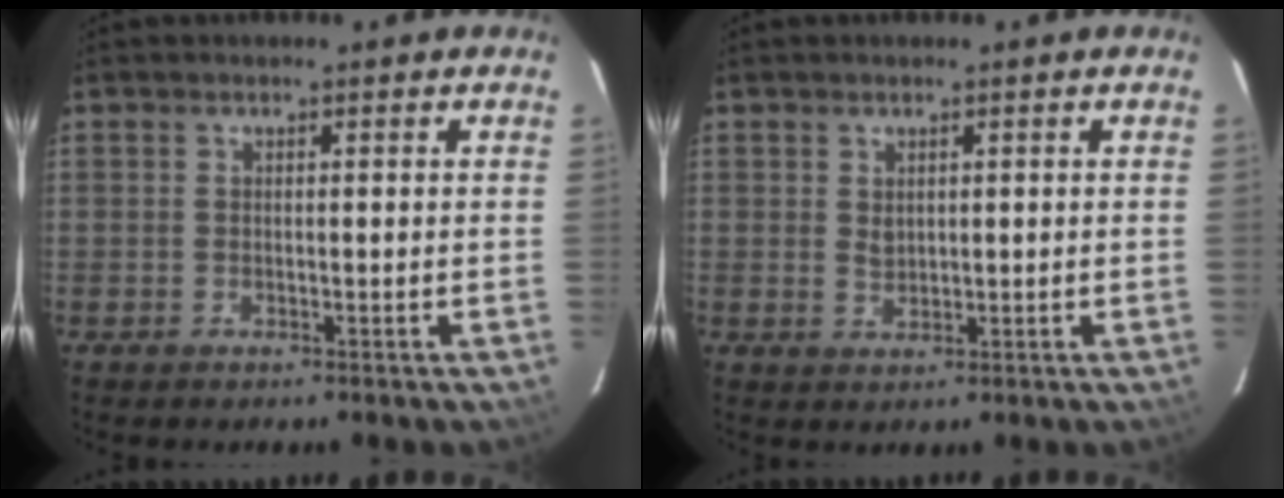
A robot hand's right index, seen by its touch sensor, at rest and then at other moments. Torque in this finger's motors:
{"motor_torque": [0.46, 0.24, 0.22, 0.00]}